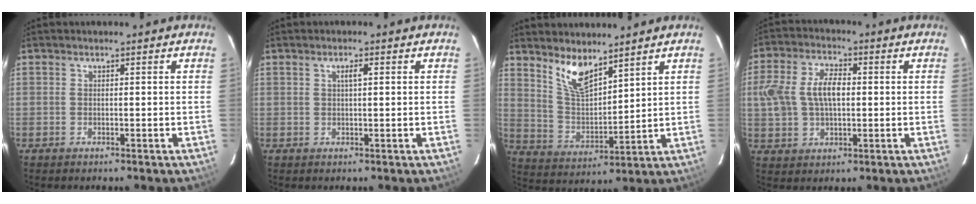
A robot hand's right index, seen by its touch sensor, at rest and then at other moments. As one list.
[{"total": 1.6, "force": [0.5, 0.3, 1.4], "torque": [-0.025, 0.005, 0.009]}, {"total": 8.9, "force": [6.6, 2.9, 5.2], "torque": [-0.100, -0.005, 0.137]}, {"total": 10.6, "force": [0.7, 6.3, 8.4], "torque": [-0.173, 0.016, 0.018]}]